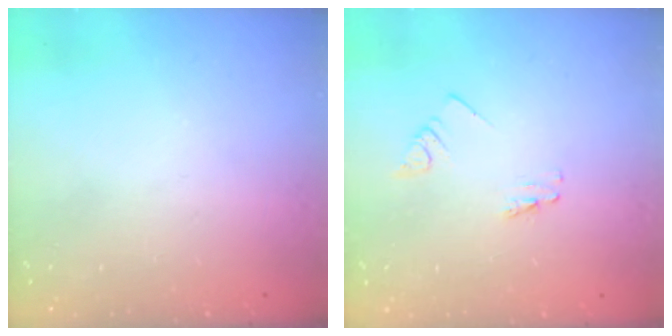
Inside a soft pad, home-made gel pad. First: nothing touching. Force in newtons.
{"total": 0.8, "press": 0.8, "slide": 0.0}